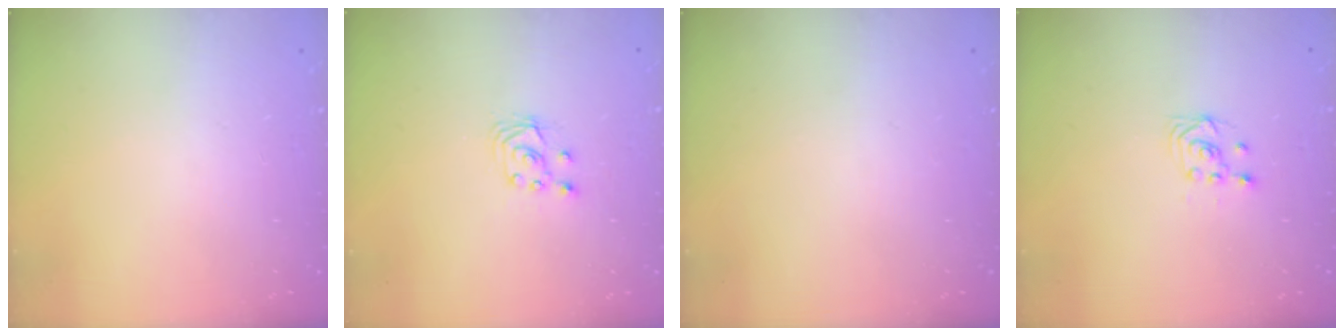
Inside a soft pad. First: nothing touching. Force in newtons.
{"total": 3.9, "press": 3.9, "slide": 0.4}
{"total": 0.0}
{"total": 2.5, "press": 2.2, "slide": 1.2}